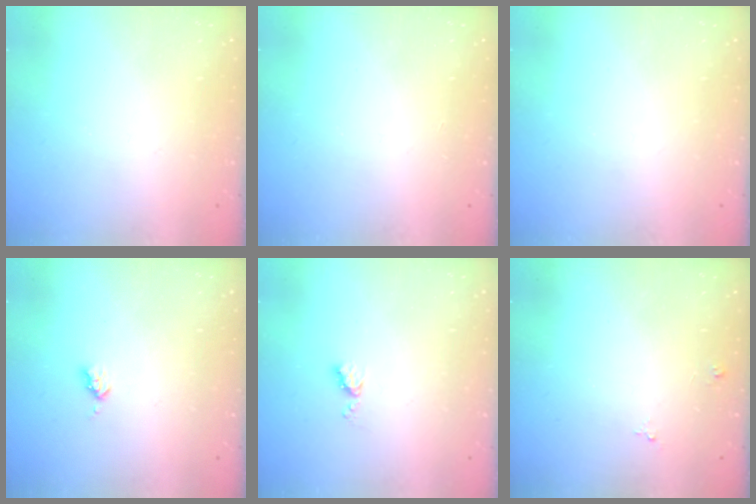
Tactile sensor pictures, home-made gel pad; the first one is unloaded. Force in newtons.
{"total": 1.7, "press": 1.7, "slide": 0.2}
{"total": 0.0}
{"total": 2.7, "press": 2.6, "slide": 0.5}
{"total": 4.4, "press": 4.3, "slide": 0.5}
{"total": 4.1, "press": 4.1, "slide": 0.4}